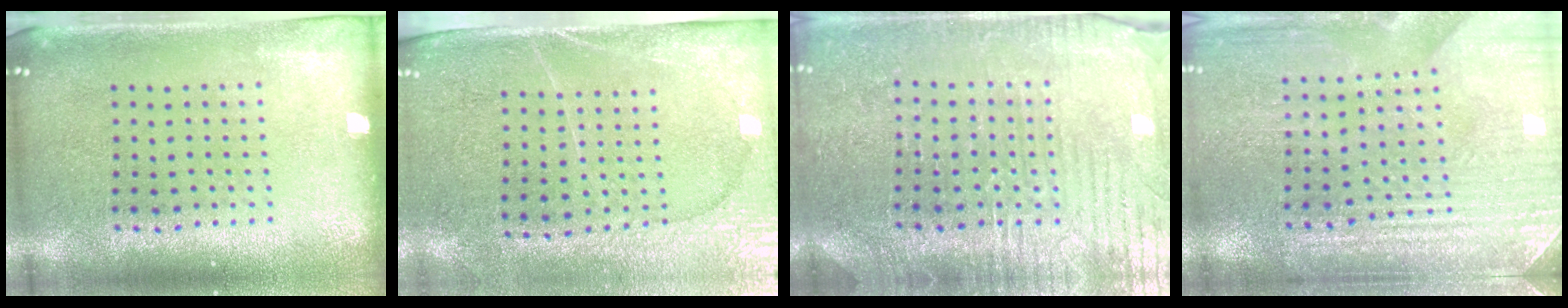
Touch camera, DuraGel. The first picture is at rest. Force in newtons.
{"total": 2.9, "press": 2.7, "slide": 1.2}
{"total": 3.8, "press": 3.7, "slide": 1.0}
{"total": 3.3, "press": 3.3, "slide": 0.2}